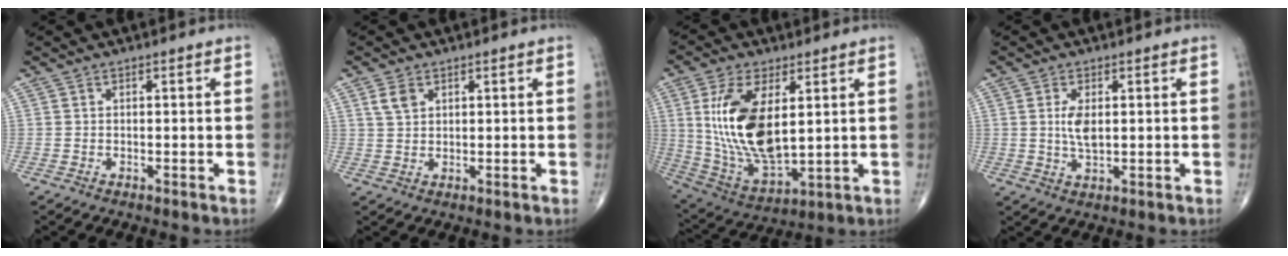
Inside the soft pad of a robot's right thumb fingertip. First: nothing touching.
{"total": 3.0, "force": [1.5, 2.0, 1.7], "torque": [-0.029, -0.002, 0.034]}
{"total": 17.9, "force": [3.6, 8.5, 15.3], "torque": [-0.297, -0.022, 0.084]}
{"total": 4.4, "force": [0.7, 2.0, 3.8], "torque": [-0.076, -0.009, 0.018]}